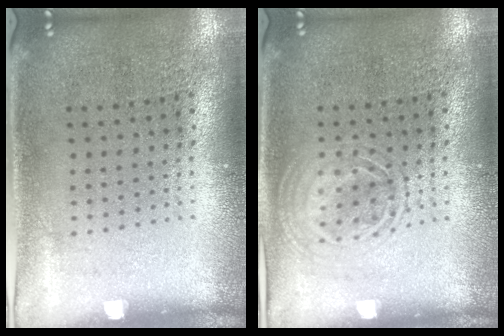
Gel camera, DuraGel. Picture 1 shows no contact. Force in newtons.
{"total": 1.2, "press": 1.2, "slide": 0.2}